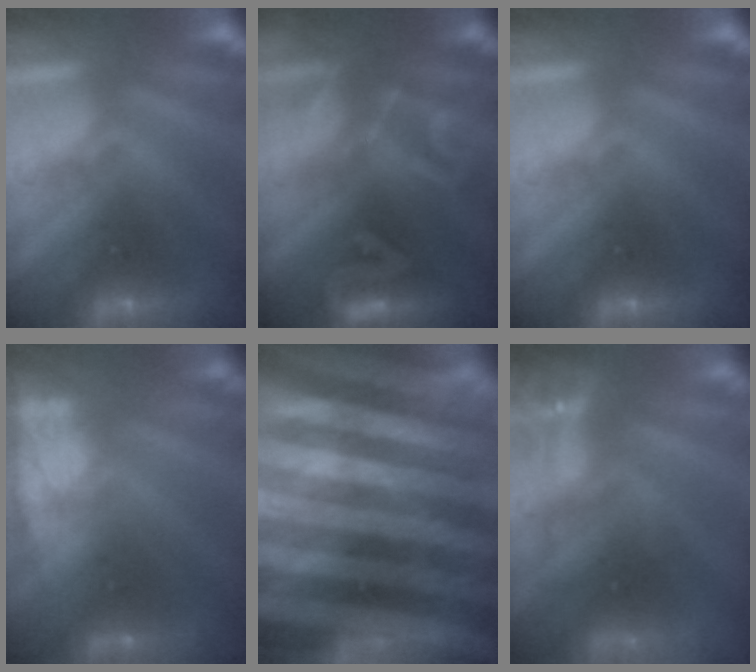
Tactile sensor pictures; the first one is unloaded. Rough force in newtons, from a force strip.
{"total": 2.8}
{"total": 0.0}
{"total": 7.8}
{"total": 6.9}
{"total": 4.4}